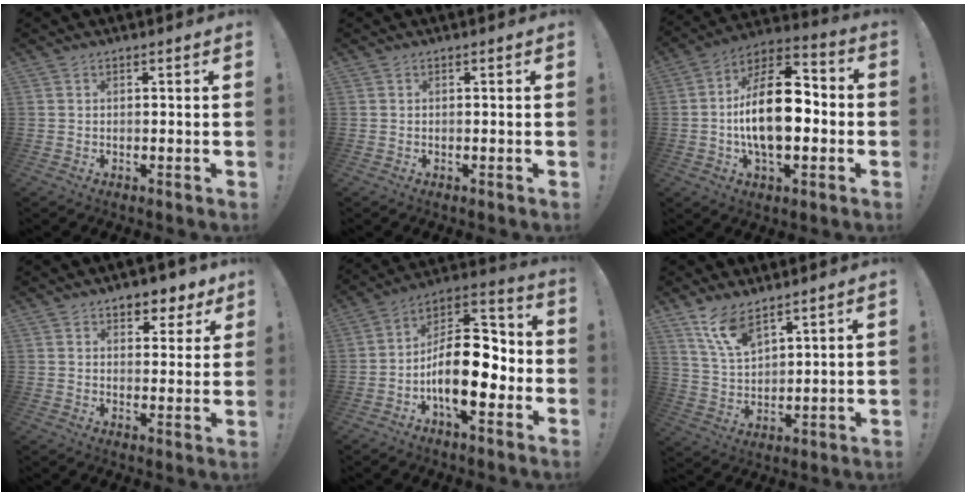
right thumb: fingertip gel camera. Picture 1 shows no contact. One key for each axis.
{"total": 0.0}
{"total": 19.9, "fx": -2.5, "fy": 10.4, "fz": 16.8, "tx": -0.307, "ty": 0.016, "tz": -0.044}
{"total": 6.6, "fx": 5.0, "fy": 3.6, "fz": 2.3, "tx": -0.018, "ty": -0.037, "tz": 0.090}
{"total": 19.3, "fx": -4.5, "fy": 9.6, "fz": 16.1, "tx": -0.275, "ty": 0.017, "tz": -0.068}
{"total": 10.2, "fx": 7.9, "fy": 3.9, "fz": 5.1, "tx": -0.114, "ty": -0.038, "tz": 0.153}